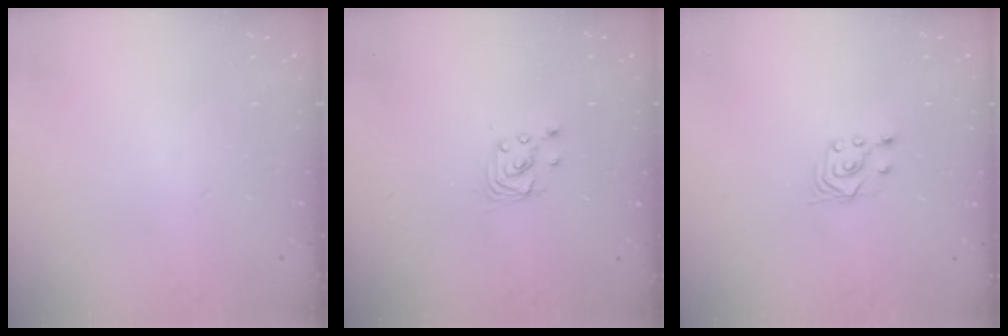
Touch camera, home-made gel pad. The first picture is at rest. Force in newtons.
{"total": 2.8, "press": 2.8, "slide": 0.2}
{"total": 2.8, "press": 2.4, "slide": 1.4}